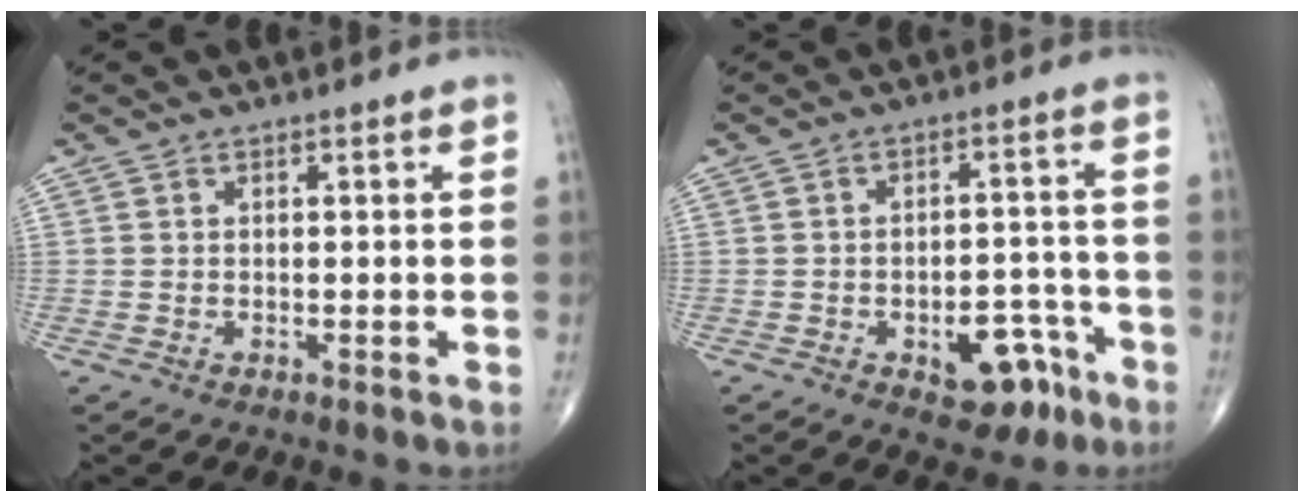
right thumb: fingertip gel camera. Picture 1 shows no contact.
{"total": 9.2, "force": [-4.6, 5.1, 6.0], "torque": [-0.051, 0.041, -0.056]}